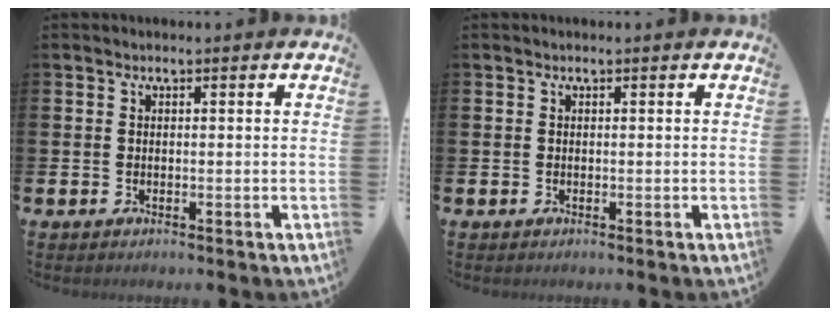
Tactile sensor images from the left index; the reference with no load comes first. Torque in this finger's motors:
{"motor_torque": [-0.03, -0.02, 0.00, 0.01]}